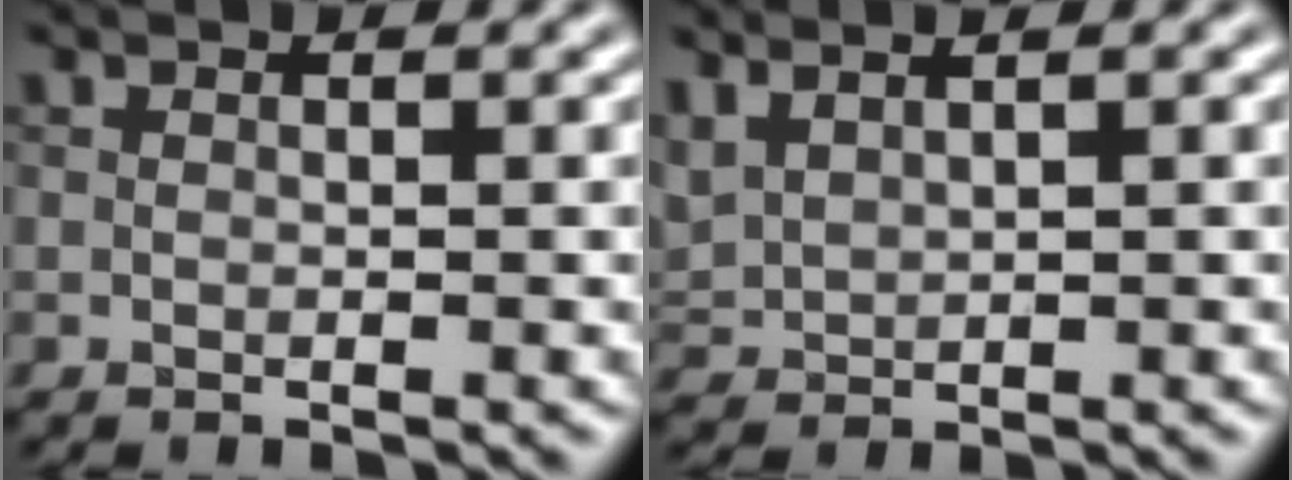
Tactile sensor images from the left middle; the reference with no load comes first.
{"total": 2.2, "force": [1.8, 0.7, 1.1], "torque": [-0.033, 0.010, 0.046]}